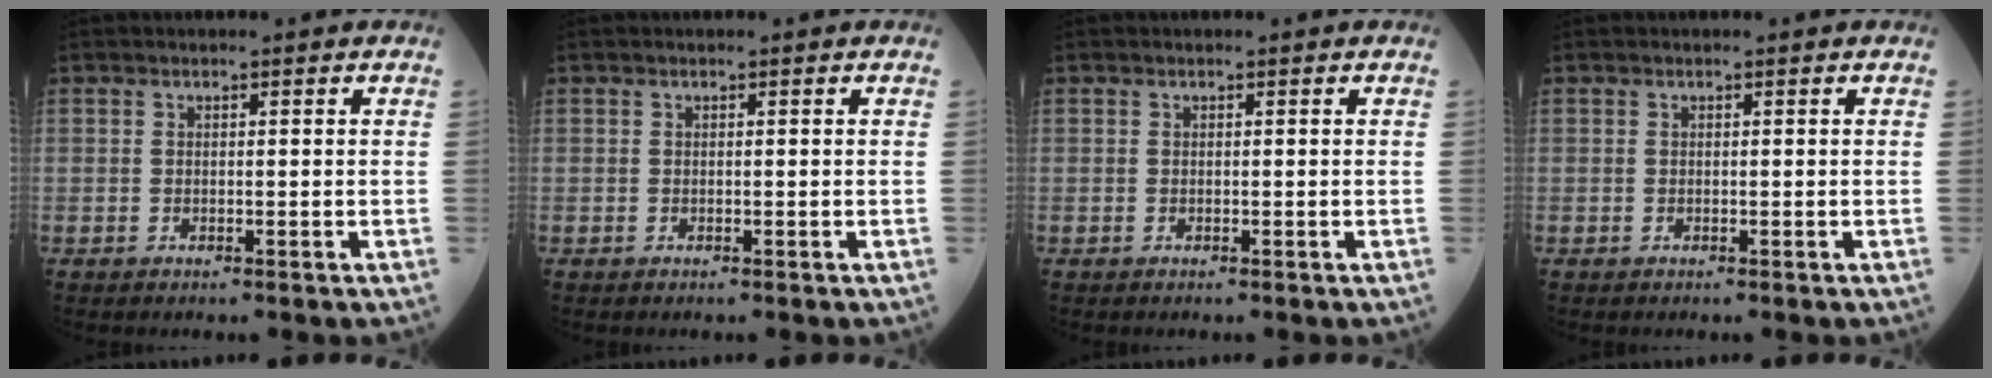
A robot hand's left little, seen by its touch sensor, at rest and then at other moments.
{"total": 0.0}
{"total": 0.0}
{"total": 0.0}